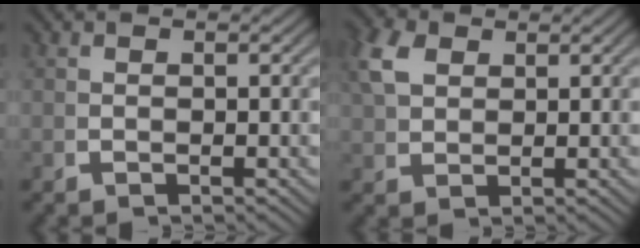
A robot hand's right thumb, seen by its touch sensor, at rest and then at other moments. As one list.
[{"total": 3.5, "force": [2.4, 1.8, 1.8], "torque": [-0.037, 0.004, 0.052]}]